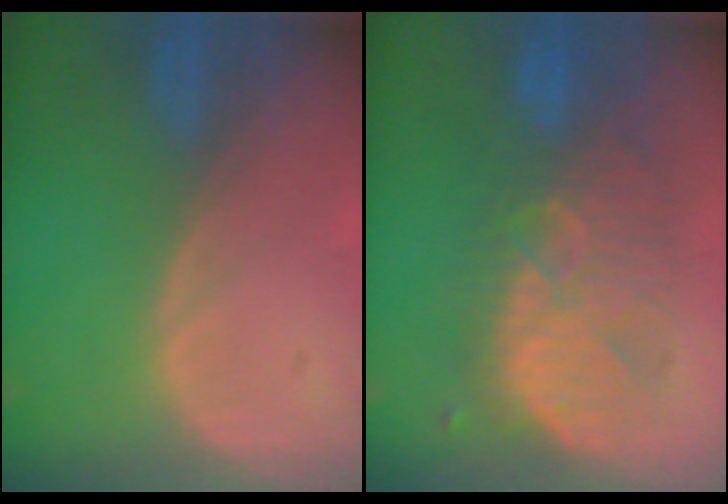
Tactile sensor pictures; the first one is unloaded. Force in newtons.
{"total": 9.3, "press": 9.3, "slide": 1.3}